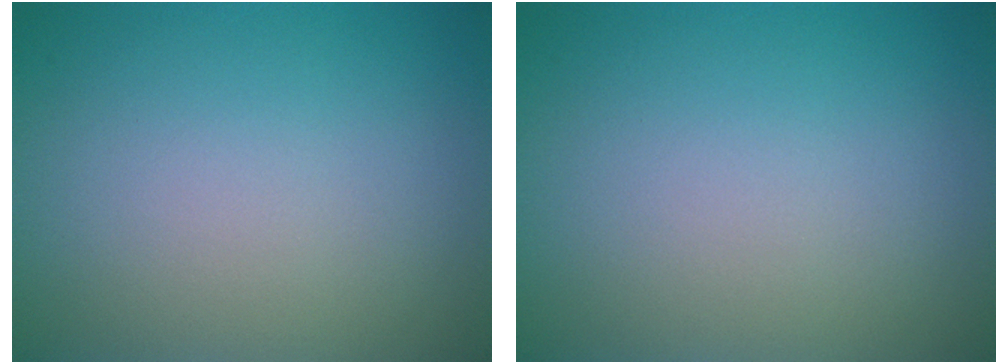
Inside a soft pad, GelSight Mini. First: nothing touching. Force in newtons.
{"total": 0.0}